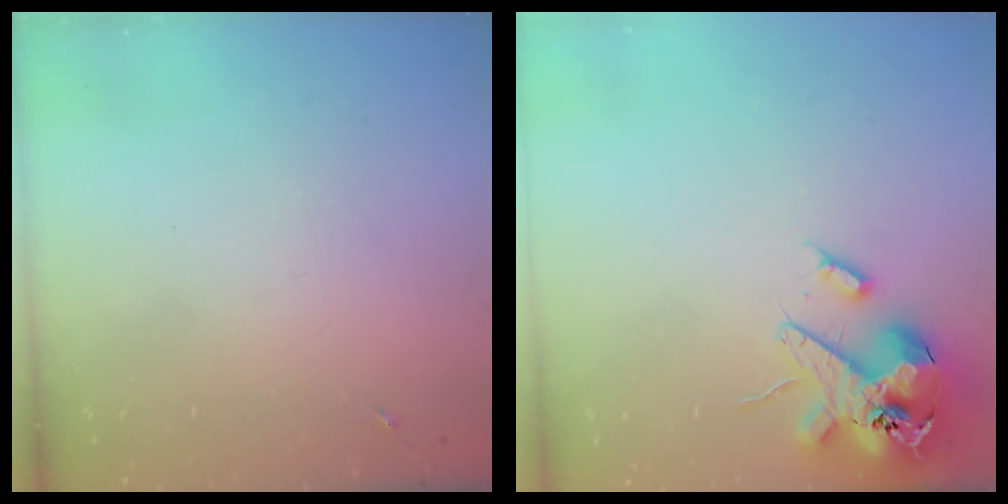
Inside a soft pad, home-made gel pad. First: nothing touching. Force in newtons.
{"total": 16.3, "press": 16.1, "slide": 2.7}